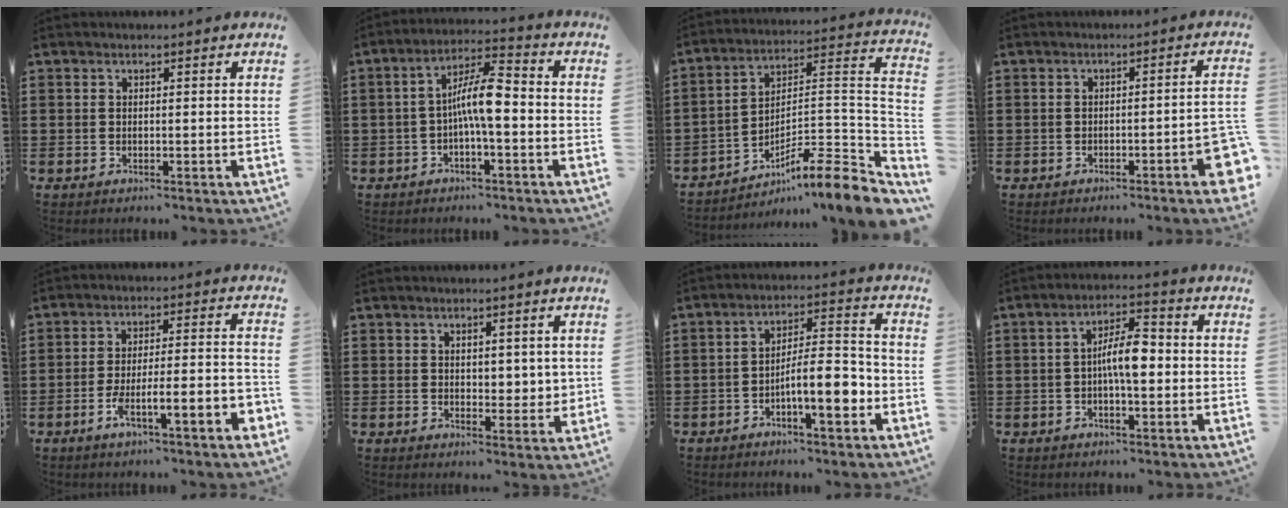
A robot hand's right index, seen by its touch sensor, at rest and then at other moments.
{"total": 7.9, "force": [-1.1, 1.9, 7.6], "torque": [-0.149, 0.006, -0.026]}
{"total": 8.6, "force": [-6.2, 0.4, 5.9], "torque": [-0.089, -0.015, -0.127]}
{"total": 3.8, "force": [-2.0, 0.6, 3.1], "torque": [-0.048, -0.001, -0.032]}
{"total": 7.3, "force": [-4.2, 0.8, 5.9], "torque": [-0.103, -0.006, -0.079]}
{"total": 3.0, "force": [1.5, 2.1, 1.6], "torque": [-0.021, 0.003, 0.024]}
{"total": 8.5, "force": [-3.6, 2.2, 7.4], "torque": [-0.112, 0.007, -0.062]}
{"total": 6.4, "force": [-0.6, 2.1, 6.0], "torque": [-0.107, 0.010, -0.012]}